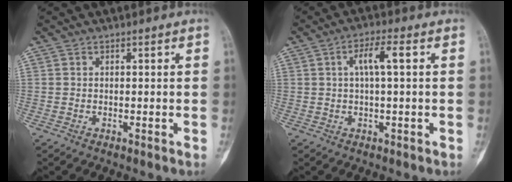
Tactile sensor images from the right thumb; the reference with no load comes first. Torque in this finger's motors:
{"motor_torque": [0.34, 0.63, 0.38, -0.44, 0.01]}